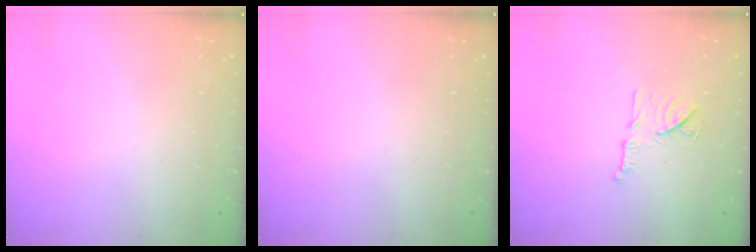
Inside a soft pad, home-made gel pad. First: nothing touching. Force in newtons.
{"total": 0.0}
{"total": 11.8, "press": 11.8, "slide": 0.7}